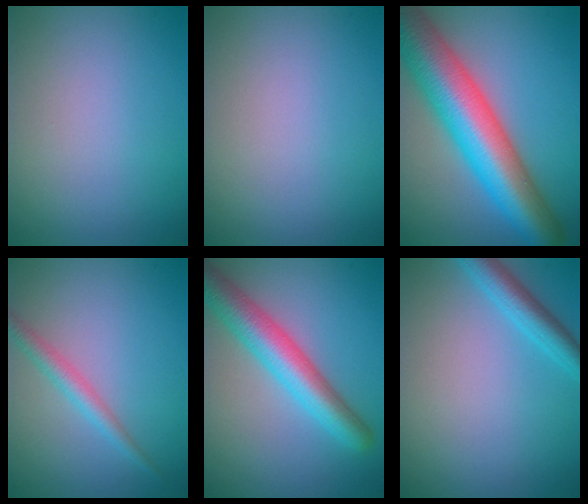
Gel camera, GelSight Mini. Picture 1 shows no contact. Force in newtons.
{"total": 0.0}
{"total": 12.0, "press": 12.0, "slide": 0.7}
{"total": 2.0, "press": 2.0, "slide": 0.0}
{"total": 6.1, "press": 6.1, "slide": 0.3}
{"total": 3.0, "press": 3.0, "slide": 0.2}